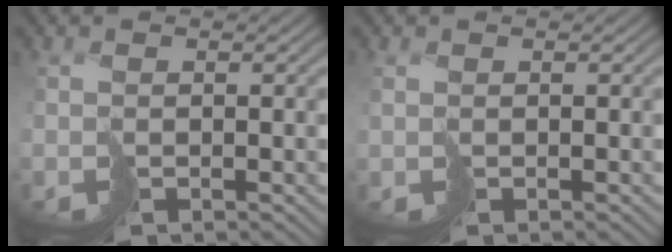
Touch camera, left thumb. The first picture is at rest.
{"total": 0.8, "force": [0.3, 0.7, 0.4], "torque": [-0.010, -0.004, 0.005]}